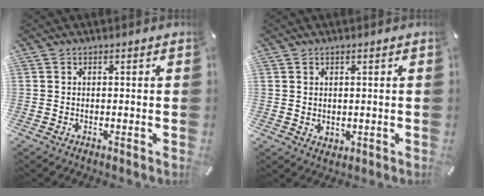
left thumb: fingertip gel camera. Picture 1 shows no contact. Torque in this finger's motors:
{"motor_torque": [0.40, 0.40, -0.01, 0.00, 0.05]}